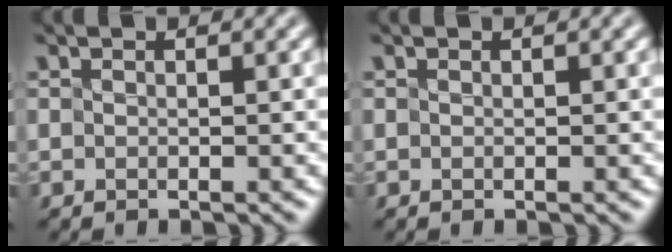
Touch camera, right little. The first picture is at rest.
{"total": 0.0}